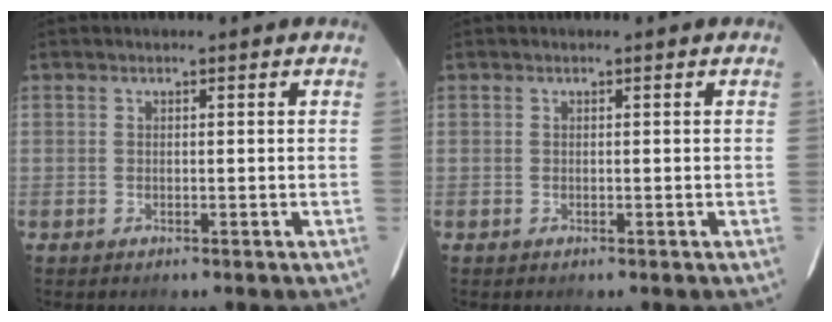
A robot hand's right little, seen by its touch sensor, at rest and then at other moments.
{"total": 0.0}